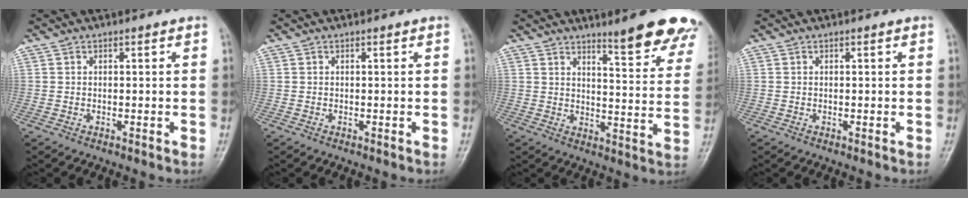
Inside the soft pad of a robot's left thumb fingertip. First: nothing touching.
{"total": 0.0}
{"total": 14.8, "force": [11.2, 2.7, 9.4], "torque": [-0.081, -0.075, 0.140]}
{"total": 0.0}